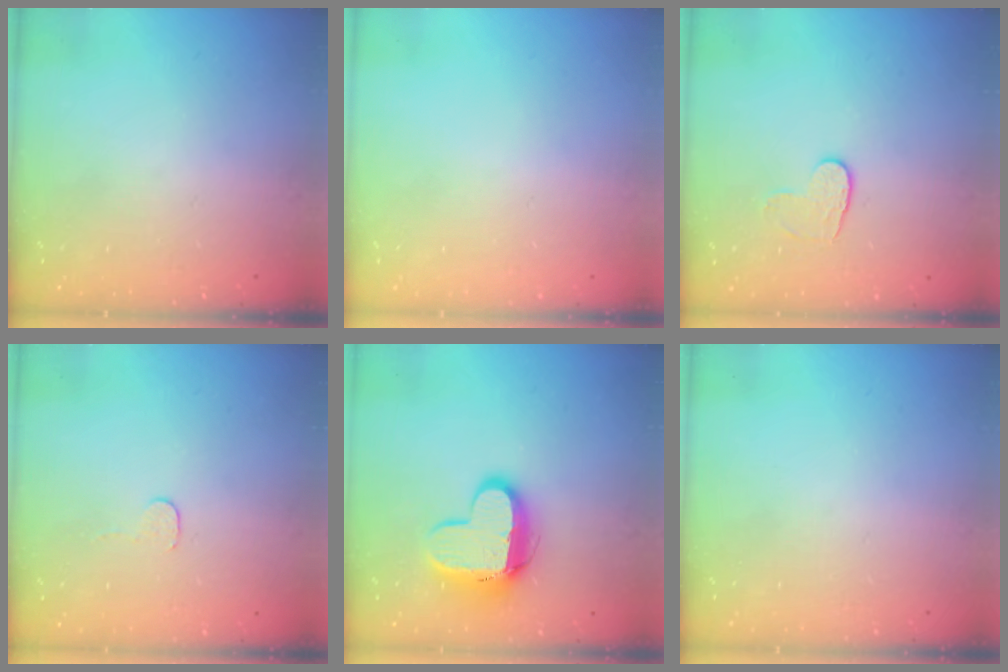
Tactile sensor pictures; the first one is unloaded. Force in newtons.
{"total": 0.6, "press": 0.6, "slide": 0.2}
{"total": 5.8, "press": 5.7, "slide": 0.5}
{"total": 2.7, "press": 2.7, "slide": 0.2}
{"total": 12.0, "press": 11.9, "slide": 1.1}
{"total": 0.0}